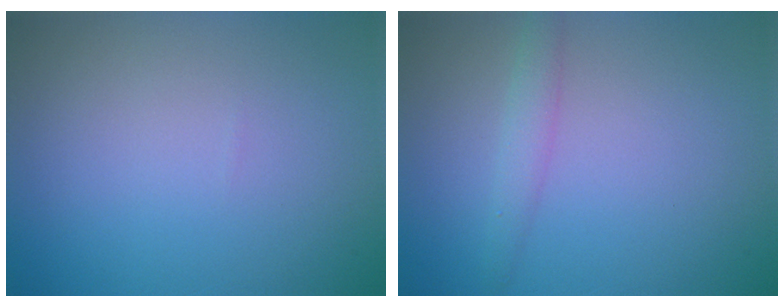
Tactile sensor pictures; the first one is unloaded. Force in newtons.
{"total": 1.8, "press": 1.8, "slide": 0.0}